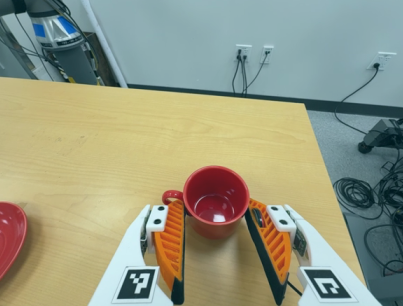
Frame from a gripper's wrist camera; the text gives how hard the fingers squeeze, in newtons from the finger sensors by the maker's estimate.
{"total": 2.9, "left": 2.4, "right": 3.3}